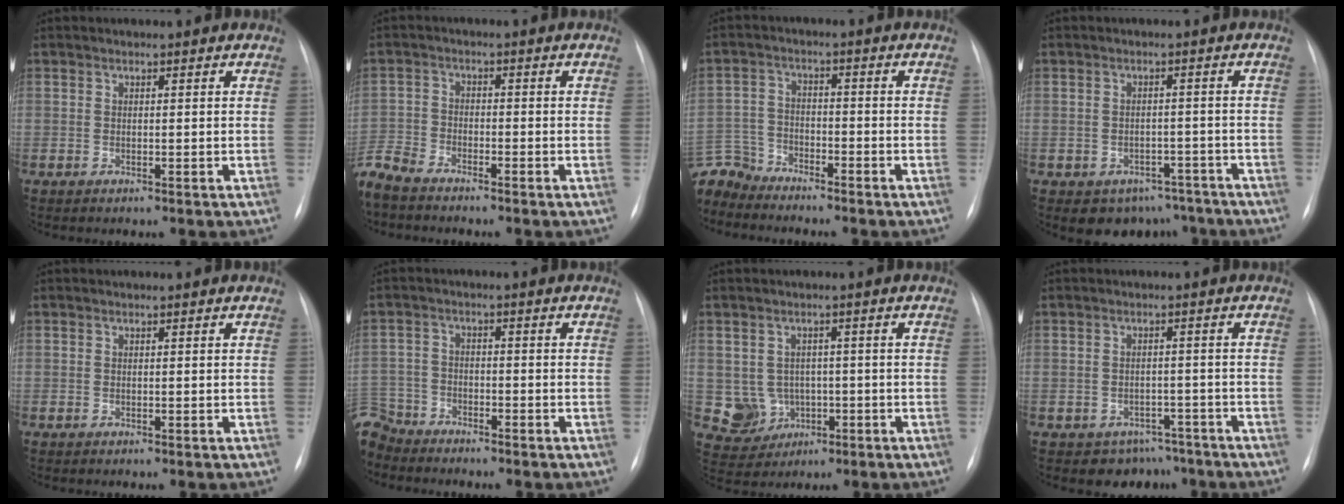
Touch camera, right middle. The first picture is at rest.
{"total": 6.2, "force": [-5.6, 1.6, 1.9], "torque": [-0.041, -0.014, -0.113]}
{"total": 8.2, "force": [-7.8, 2.6, 0.3], "torque": [-0.015, 0.007, -0.155]}
{"total": 6.7, "force": [-4.9, 4.3, 1.2], "torque": [0.007, 0.020, -0.062]}
{"total": 0.0}
{"total": 8.0, "force": [-7.2, 3.5, 0.4], "torque": [-0.021, 0.004, -0.139]}
{"total": 5.8, "force": [-0.8, 5.6, 1.2], "torque": [-0.022, 0.012, 0.000]}
{"total": 5.5, "force": [-4.2, 3.4, -0.1], "torque": [0.020, 0.021, -0.054]}